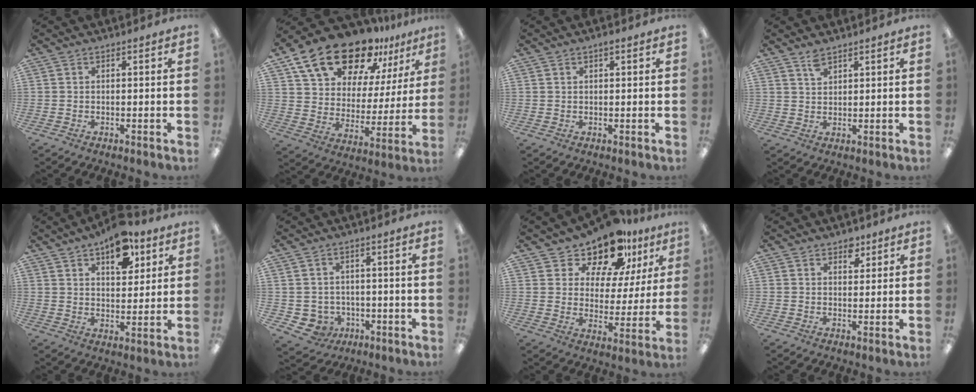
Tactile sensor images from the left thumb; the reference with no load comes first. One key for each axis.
{"total": 20.9, "fx": 15.7, "fy": 10.2, "fz": 9.1, "tx": -0.168, "ty": -0.096, "tz": 0.282}
{"total": 1.1, "fx": 0.8, "fy": 0.4, "fz": 0.7, "tx": -0.015, "ty": 0.003, "tz": 0.013}
{"total": 2.9, "fx": 2.4, "fy": 1.2, "fz": 1.1, "tx": -0.018, "ty": -0.005, "tz": 0.044}
{"total": 12.0, "fx": 7.5, "fy": 6.2, "fz": 7.1, "tx": -0.082, "ty": -0.034, "tz": 0.125}
{"total": 4.9, "fx": -1.4, "fy": 4.5, "fz": 1.0, "tx": -0.042, "ty": 0.009, "tz": -0.022}
{"total": 15.2, "fx": 12.3, "fy": 6.8, "fz": 5.7, "tx": -0.096, "ty": -0.092, "tz": 0.220}
{"total": 3.6, "fx": 2.5, "fy": 2.3, "fz": 1.4, "tx": 0.001, "ty": -0.012, "tz": 0.038}